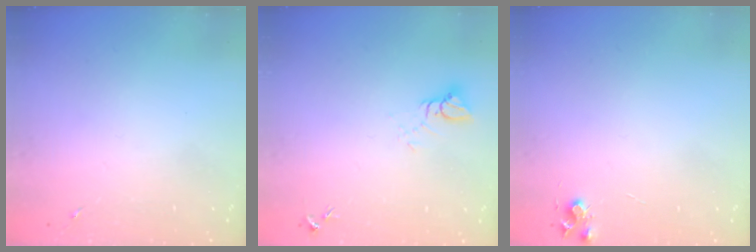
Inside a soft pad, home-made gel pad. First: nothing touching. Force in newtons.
{"total": 4.8, "press": 4.8, "slide": 0.4}
{"total": 5.7, "press": 5.7, "slide": 0.7}